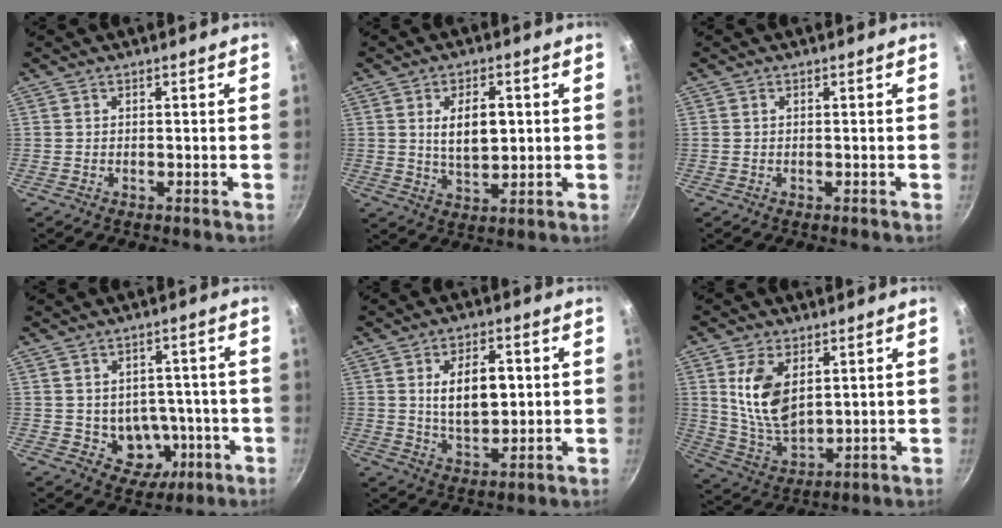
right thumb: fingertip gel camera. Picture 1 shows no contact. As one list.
[{"total": 8.0, "force": [1.4, 4.3, 6.6], "torque": [-0.093, -0.009, 0.029]}, {"total": 0.6, "force": [0.1, 0.4, 0.4], "torque": [-0.010, 0.004, 0.005]}, {"total": 7.9, "force": [-1.4, 6.6, 4.1], "torque": [-0.018, 0.012, -0.005]}, {"total": 10.0, "force": [1.7, 5.5, 8.2], "torque": [-0.115, -0.009, 0.035]}, {"total": 11.8, "force": [3.7, 6.5, 9.2], "torque": [-0.164, -0.024, 0.085]}]